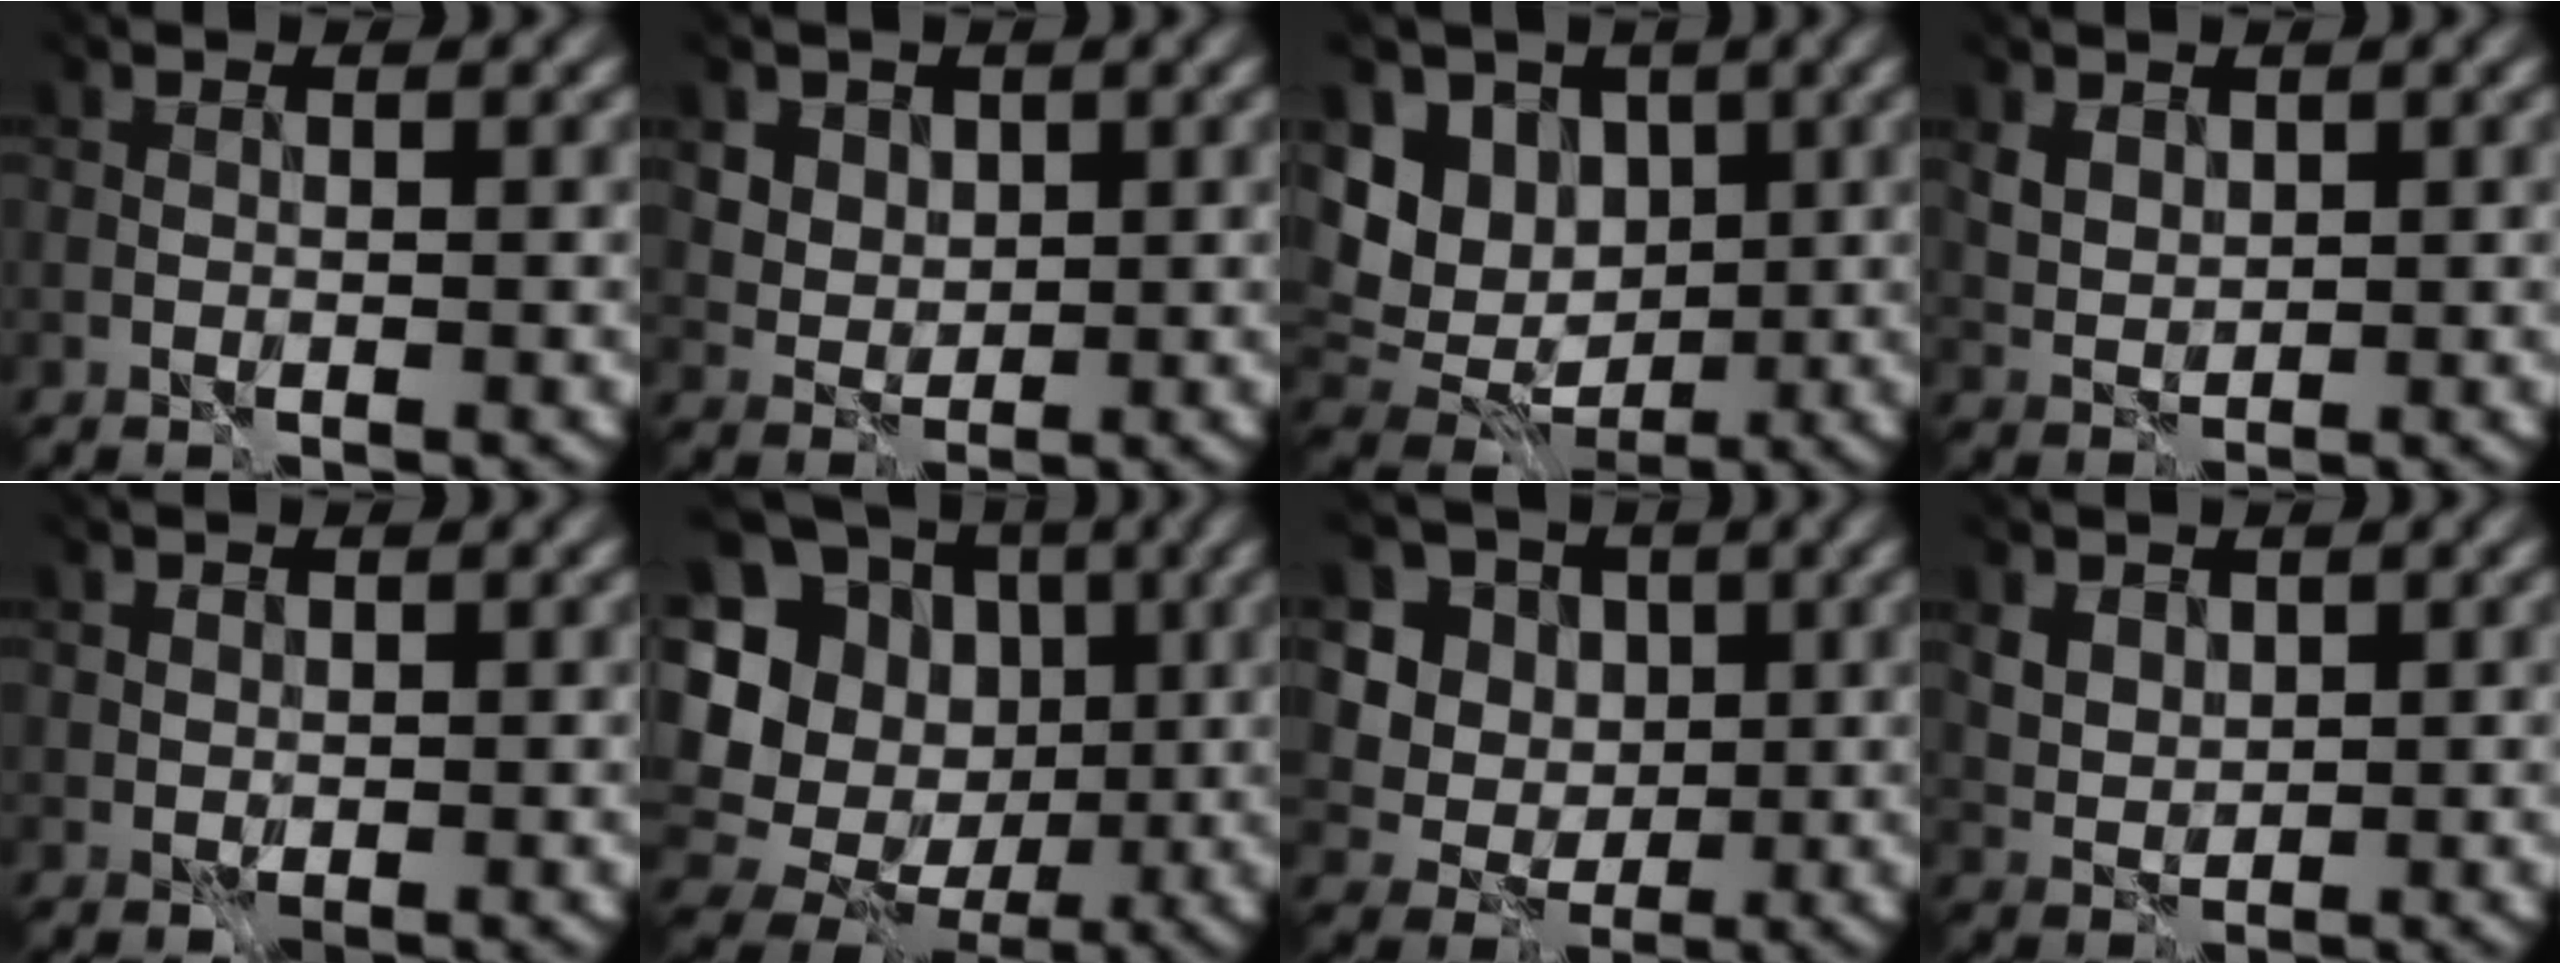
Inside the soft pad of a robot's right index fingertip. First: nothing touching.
{"total": 4.1, "force": [2.5, 3.1, 1.0], "torque": [-0.040, -0.004, 0.049]}
{"total": 9.3, "force": [2.5, 7.7, 4.6], "torque": [-0.106, 0.028, 0.032]}
{"total": 1.7, "force": [1.0, 1.2, 0.6], "torque": [-0.018, -0.007, 0.021]}
{"total": 1.0, "force": [0.8, 0.3, -0.4], "torque": [0.005, -0.006, 0.018]}
{"total": 16.2, "force": [0.6, 14.9, 6.3], "torque": [-0.165, 0.022, 0.005]}
{"total": 10.1, "force": [4.1, 8.5, 3.5], "torque": [-0.100, 0.006, 0.073]}
{"total": 2.1, "force": [1.3, 1.5, 0.6], "torque": [-0.018, -0.008, 0.032]}